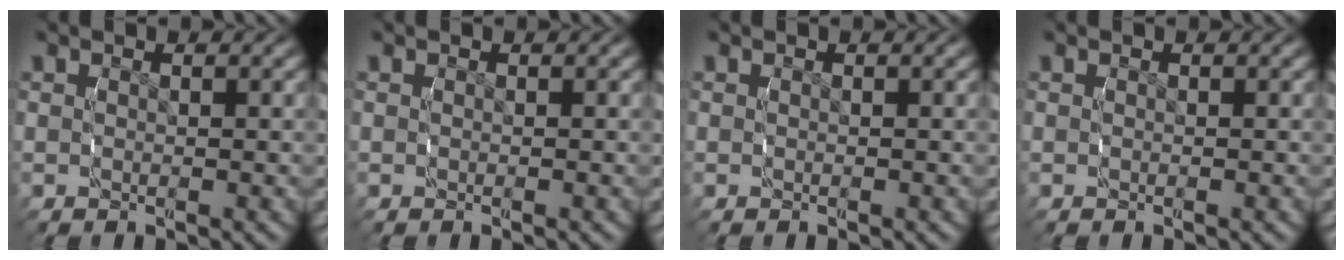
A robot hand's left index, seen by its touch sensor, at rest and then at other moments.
{"total": 0.0}
{"total": 0.0}
{"total": 0.0}